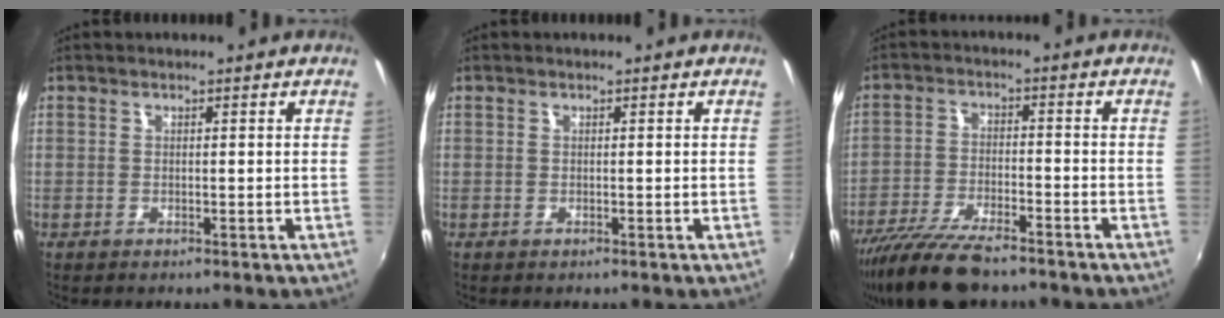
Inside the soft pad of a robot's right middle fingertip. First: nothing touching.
{"total": 0.0}
{"total": 12.0, "force": [-9.7, 3.1, 6.2], "torque": [-0.142, -0.028, -0.179]}